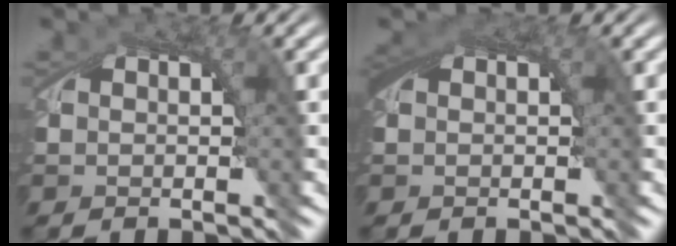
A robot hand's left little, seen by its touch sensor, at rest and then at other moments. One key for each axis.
{"total": 1.5, "fx": 0.2, "fy": 0.9, "fz": 1.2, "tx": -0.021, "ty": -0.002, "tz": 0.005}